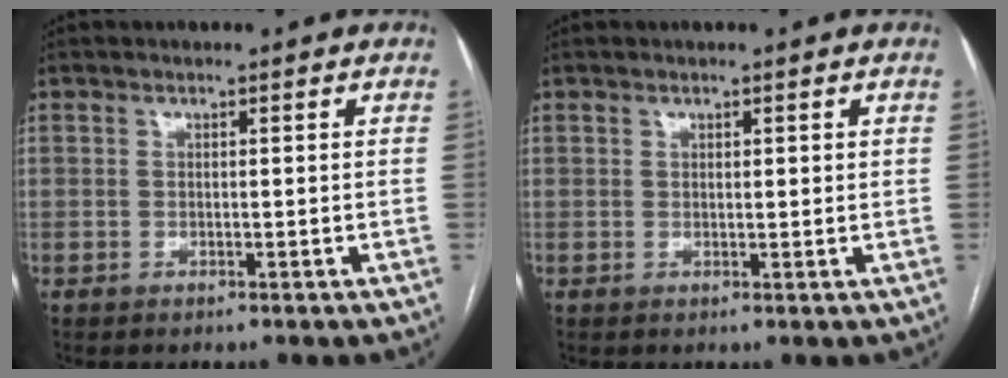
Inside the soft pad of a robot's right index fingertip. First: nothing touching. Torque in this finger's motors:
{"motor_torque": [-0.02, 0.17, -0.04, 0.00]}